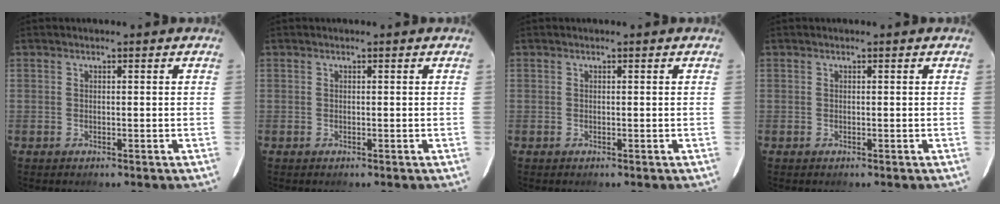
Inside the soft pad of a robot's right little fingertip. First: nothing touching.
{"total": 0.0}
{"total": 0.0}
{"total": 0.0}